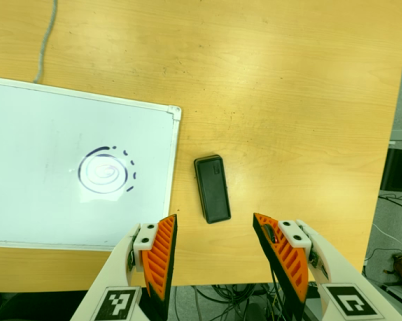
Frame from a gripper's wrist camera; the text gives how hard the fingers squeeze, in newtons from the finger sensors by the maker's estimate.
{"total": 0.0}